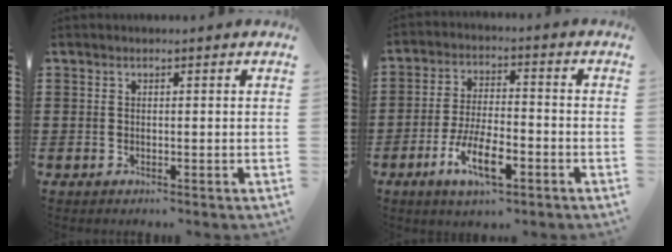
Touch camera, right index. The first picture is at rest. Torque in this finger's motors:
{"motor_torque": [1.11, 1.03, 0.49, 0.18]}